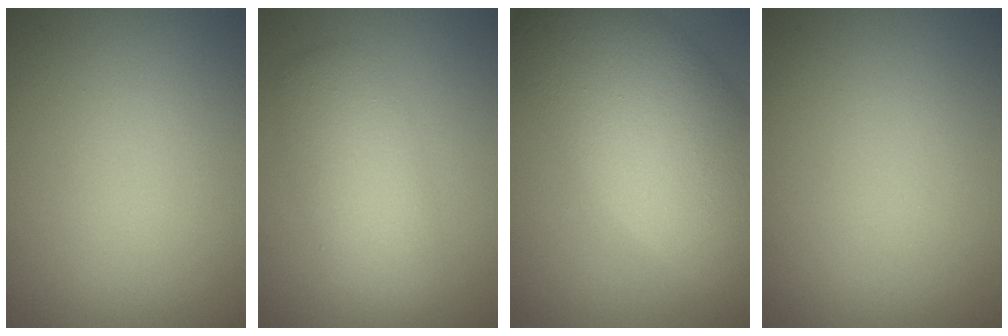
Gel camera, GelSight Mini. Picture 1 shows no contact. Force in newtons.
{"total": 4.1, "press": 4.1, "slide": 0.1}
{"total": 12.2, "press": 12.2, "slide": 0.9}
{"total": 0.0}